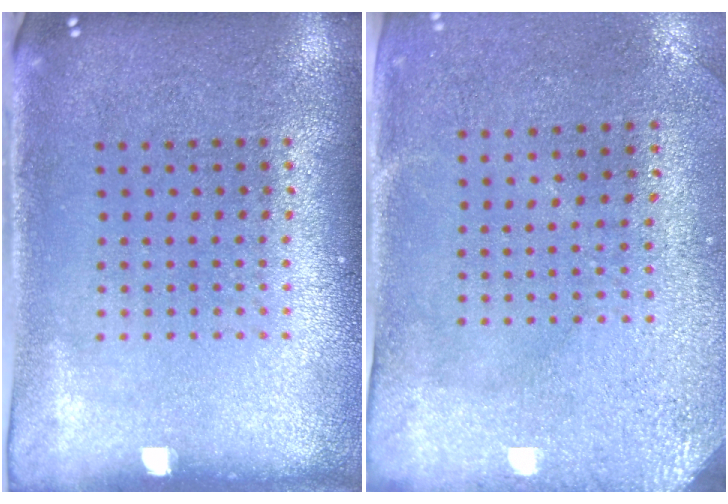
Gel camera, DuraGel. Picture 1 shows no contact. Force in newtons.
{"total": 3.0, "press": 2.3, "slide": 1.9}